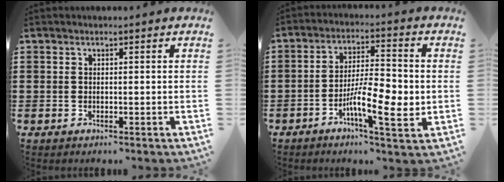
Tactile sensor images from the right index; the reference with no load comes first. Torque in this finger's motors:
{"motor_torque": [2.14, 0.00, 0.36, 0.21]}